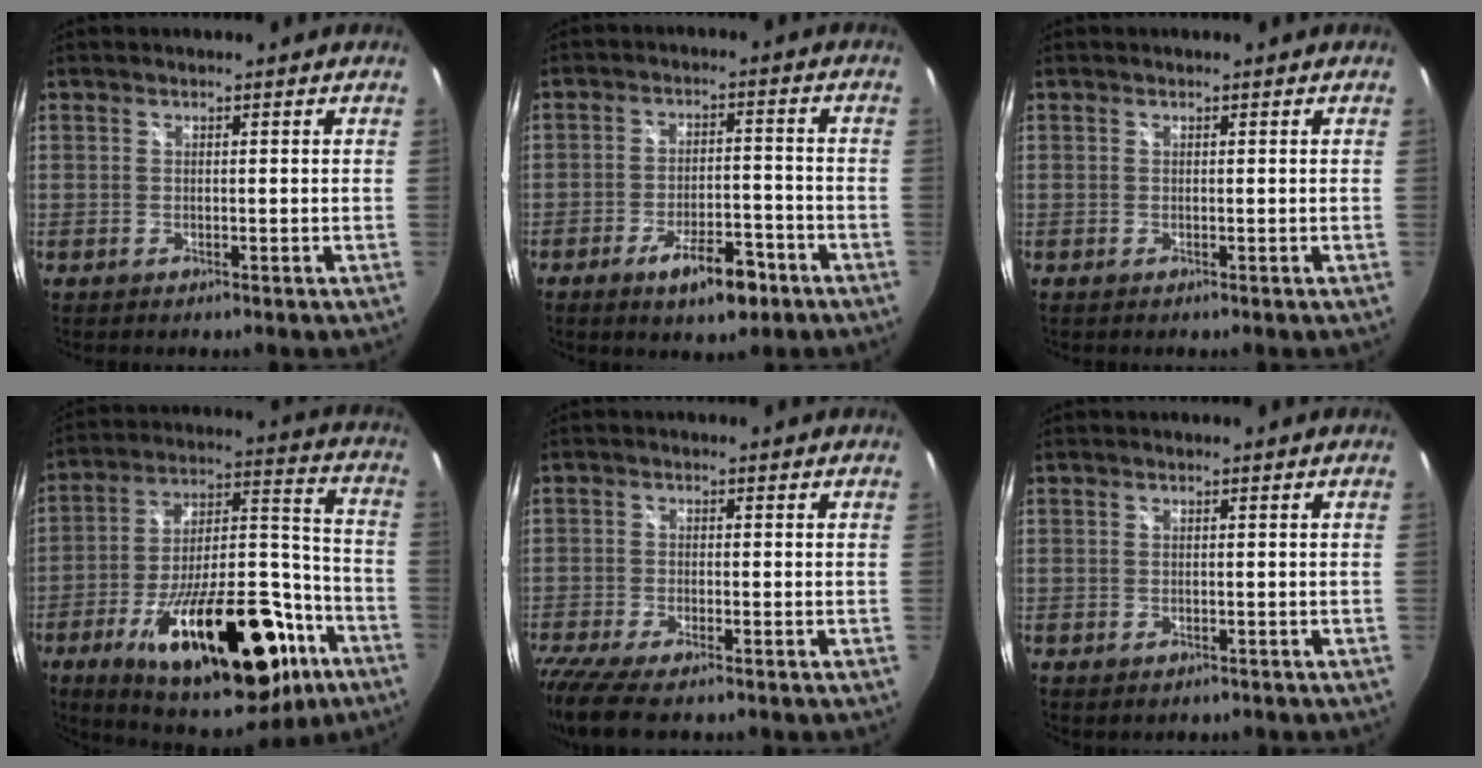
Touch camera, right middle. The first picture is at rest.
{"total": 8.7, "force": [-5.3, 3.3, 6.0], "torque": [-0.113, -0.001, -0.074]}
{"total": 0.0}
{"total": 31.5, "force": [-16.1, 12.8, 23.8], "torque": [-0.371, 0.012, -0.233]}
{"total": 9.1, "force": [-7.2, 2.1, 5.2], "torque": [-0.133, -0.044, -0.132]}
{"total": 1.2, "force": [-0.7, 0.9, 0.5], "torque": [-0.011, -0.005, -0.008]}